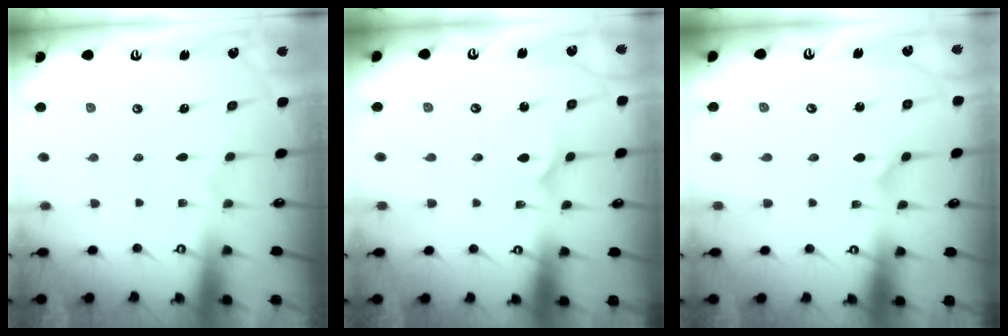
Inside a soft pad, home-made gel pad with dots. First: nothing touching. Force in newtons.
{"total": 2.1, "press": 2.1, "slide": 0.3}
{"total": 0.7, "press": 0.7, "slide": 0.0}